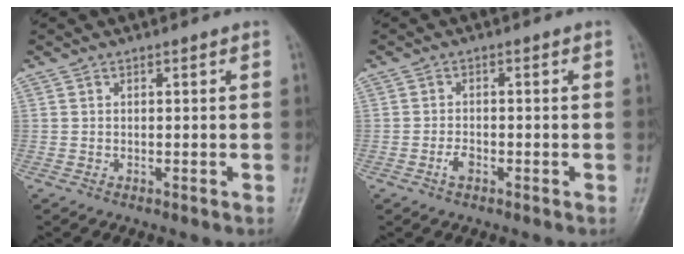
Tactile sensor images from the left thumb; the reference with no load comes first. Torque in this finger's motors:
{"motor_torque": [0.00, 0.06, 0.24, 0.14, 0.01]}